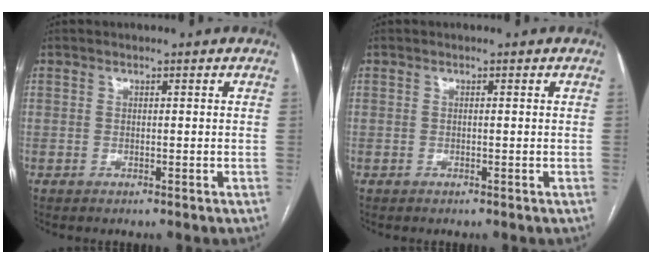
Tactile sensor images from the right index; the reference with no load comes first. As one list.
[{"total": 0.0}]